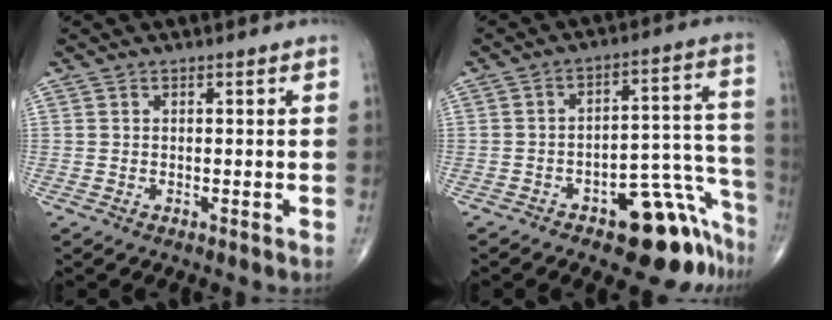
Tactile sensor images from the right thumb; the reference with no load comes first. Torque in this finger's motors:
{"motor_torque": [4.06, 0.94, 1.29, -1.49, 0.24]}